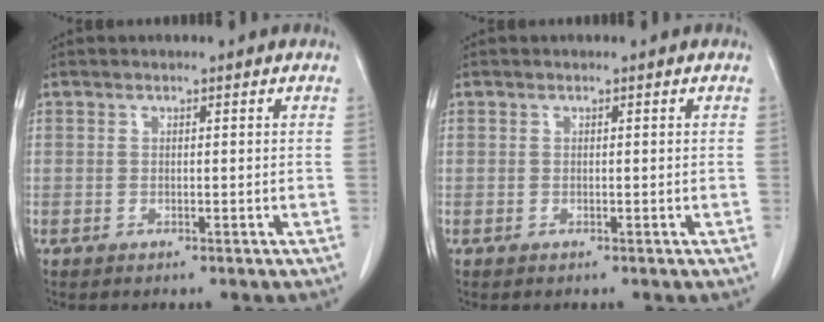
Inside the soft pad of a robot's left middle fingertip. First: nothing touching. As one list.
[{"total": 0.0}]